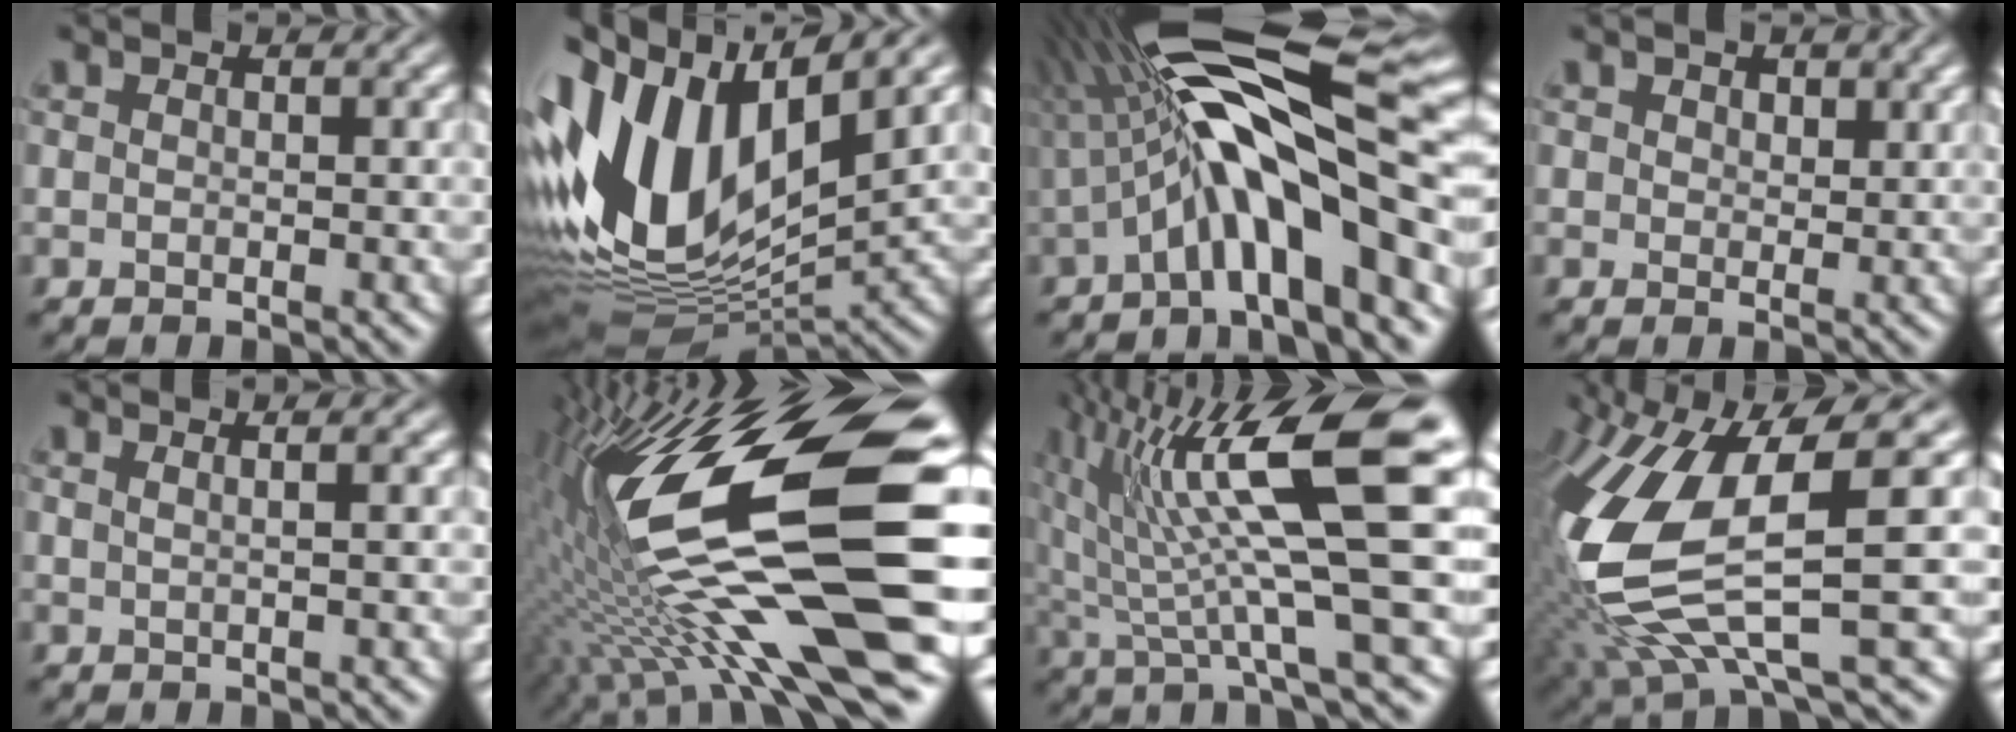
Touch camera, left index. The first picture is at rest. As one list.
[{"total": 14.6, "force": [3.1, 7.9, 11.8], "torque": [-0.258, 0.016, 0.056]}, {"total": 12.7, "force": [-0.5, 3.2, 12.2], "torque": [-0.195, 0.033, -0.011]}, {"total": 1.0, "force": [0.9, 0.5, 0.1], "torque": [-0.002, 0.002, 0.025]}, {"total": 2.3, "force": [1.1, 1.0, 1.7], "torque": [-0.009, 0.016, -0.011]}, {"total": 17.4, "force": [-1.5, 4.7, 16.7], "torque": [-0.320, 0.016, -0.028]}, {"total": 12.7, "force": [4.0, 2.0, 11.9], "torque": [-0.209, 0.017, 0.086]}, {"total": 12.9, "force": [-1.3, 4.3, 12.1], "torque": [-0.281, -0.015, -0.007]}]